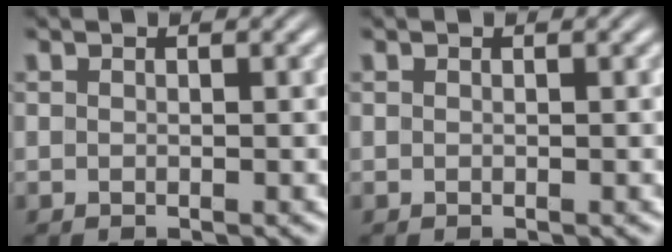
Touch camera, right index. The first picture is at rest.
{"total": 0.0}